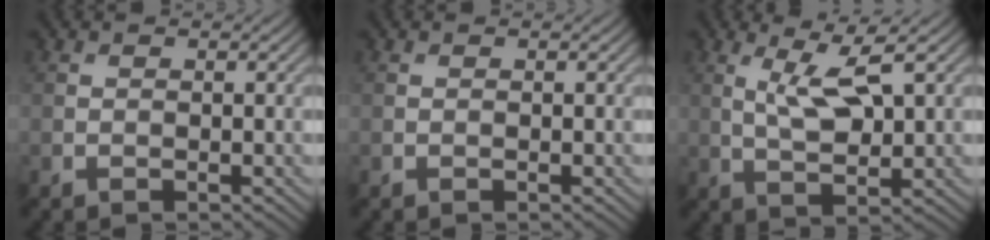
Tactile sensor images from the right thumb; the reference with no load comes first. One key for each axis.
{"total": 0.0}
{"total": 5.9, "fx": 2.1, "fy": 1.7, "fz": 5.3, "tx": -0.112, "ty": -0.001, "tz": 0.043}